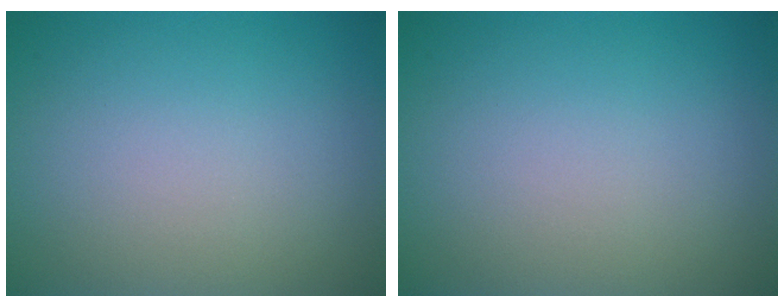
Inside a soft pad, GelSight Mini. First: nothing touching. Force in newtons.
{"total": 0.0}